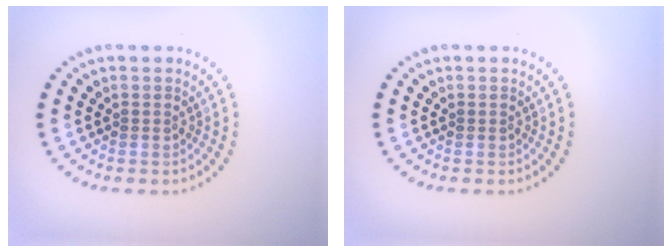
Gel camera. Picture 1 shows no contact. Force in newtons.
{"total": 0.0}